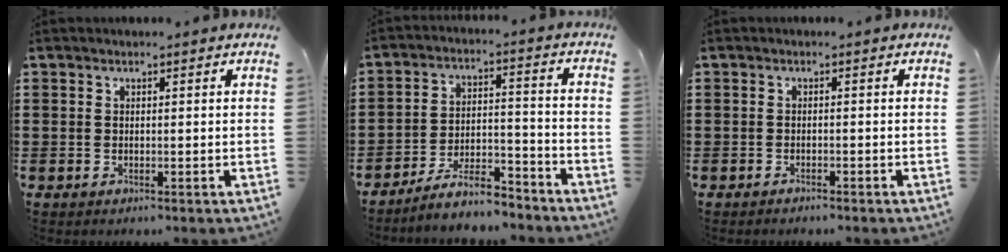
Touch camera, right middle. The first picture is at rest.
{"total": 7.7, "force": [-6.9, 1.0, 3.3], "torque": [-0.059, 0.010, -0.131]}
{"total": 0.9, "force": [-0.8, -0.1, 0.1], "torque": [-0.006, -0.003, -0.017]}